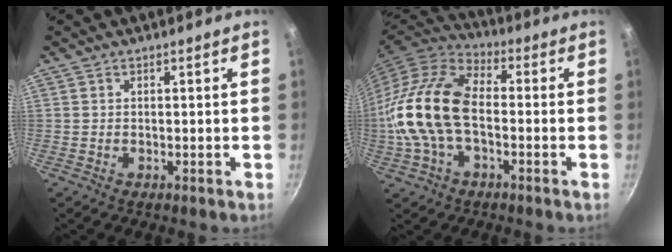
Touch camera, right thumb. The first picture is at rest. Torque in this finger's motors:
{"motor_torque": [1.25, 3.33, 1.45, -1.32, 0.32]}